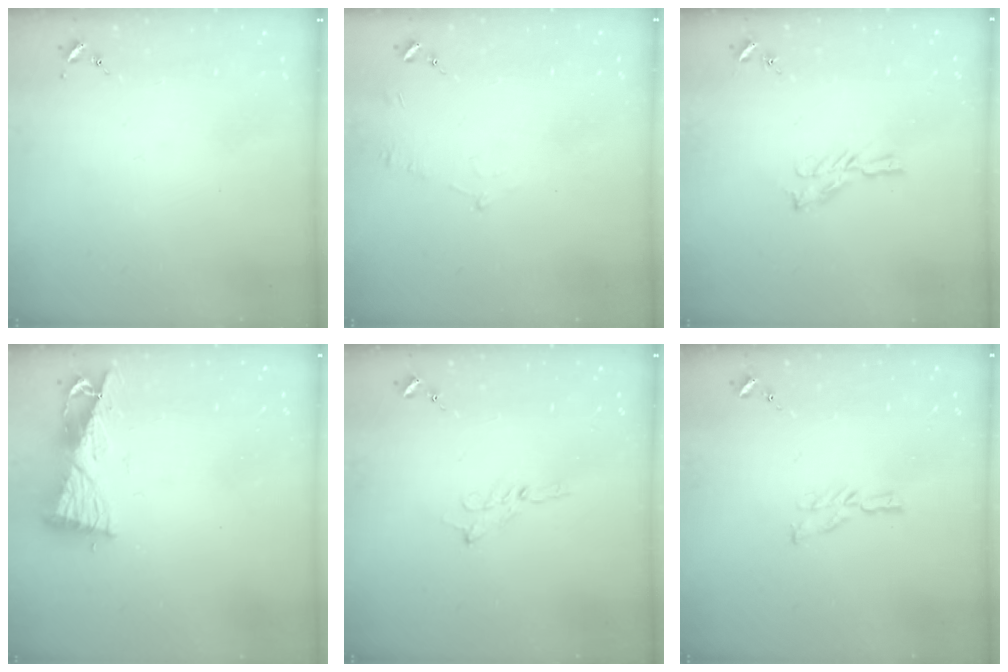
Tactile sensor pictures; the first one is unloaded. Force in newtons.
{"total": 4.5, "press": 4.2, "slide": 1.4}
{"total": 5.1, "press": 5.1, "slide": 0.5}
{"total": 9.3, "press": 9.3, "slide": 1.0}
{"total": 2.0, "press": 2.0, "slide": 0.2}
{"total": 6.2, "press": 6.2, "slide": 0.5}